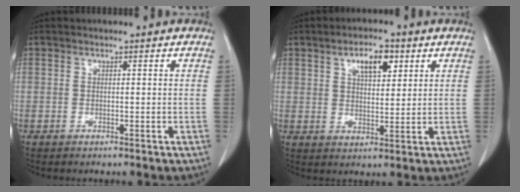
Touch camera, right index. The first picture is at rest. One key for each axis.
{"total": 7.0, "fx": 3.2, "fy": 3.1, "fz": 5.3, "tx": -0.092, "ty": 0.007, "tz": 0.057}